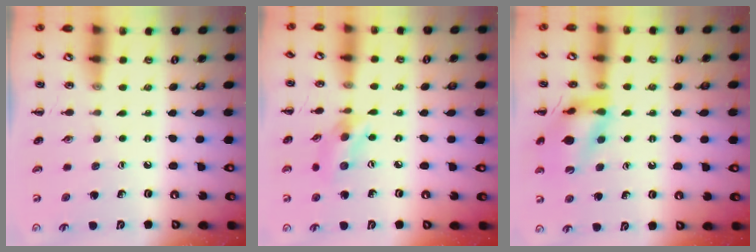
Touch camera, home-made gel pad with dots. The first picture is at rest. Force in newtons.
{"total": 6.2, "press": 6.2, "slide": 0.7}
{"total": 13.9, "press": 13.8, "slide": 1.5}